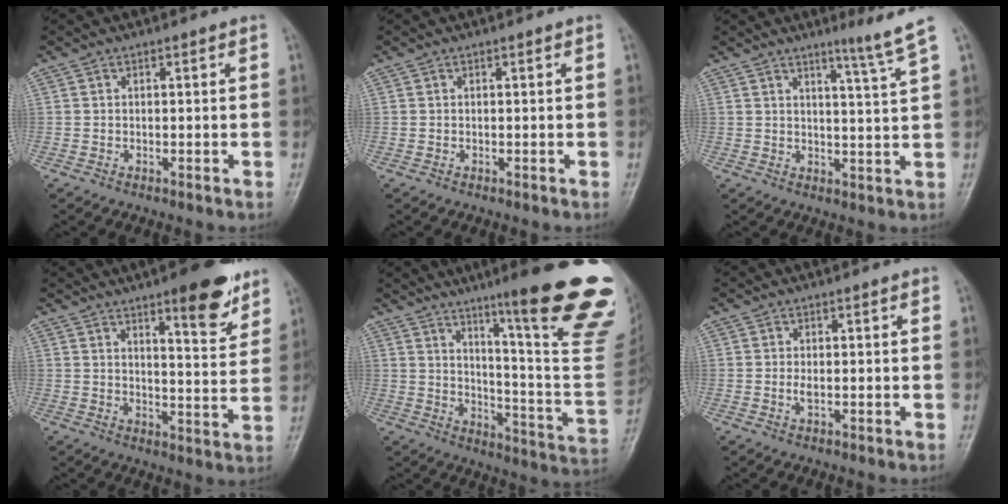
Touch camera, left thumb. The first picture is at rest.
{"total": 0.0}
{"total": 5.4, "force": [3.8, -1.3, 3.6], "torque": [-0.054, -0.039, 0.061]}
{"total": 10.9, "force": [7.2, 2.9, 7.7], "torque": [-0.078, -0.044, 0.100]}
{"total": 27.0, "force": [15.2, 3.2, 22.0], "torque": [-0.232, -0.076, 0.219]}
{"total": 1.2, "force": [0.0, 0.6, 1.0], "torque": [-0.017, -0.002, 0.004]}